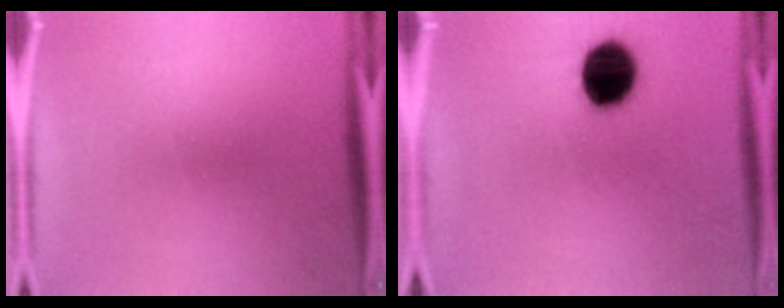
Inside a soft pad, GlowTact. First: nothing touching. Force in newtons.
{"total": 13.7}